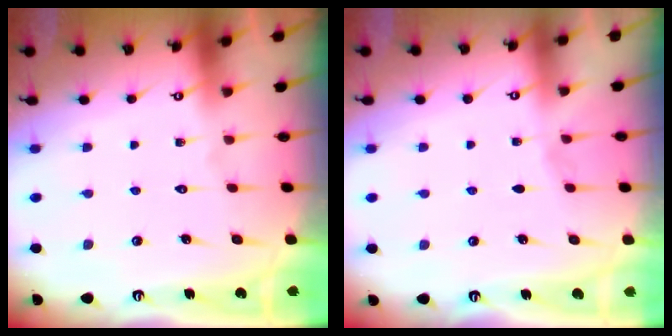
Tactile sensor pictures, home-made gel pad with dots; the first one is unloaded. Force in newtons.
{"total": 2.1, "press": 2.1, "slide": 0.4}